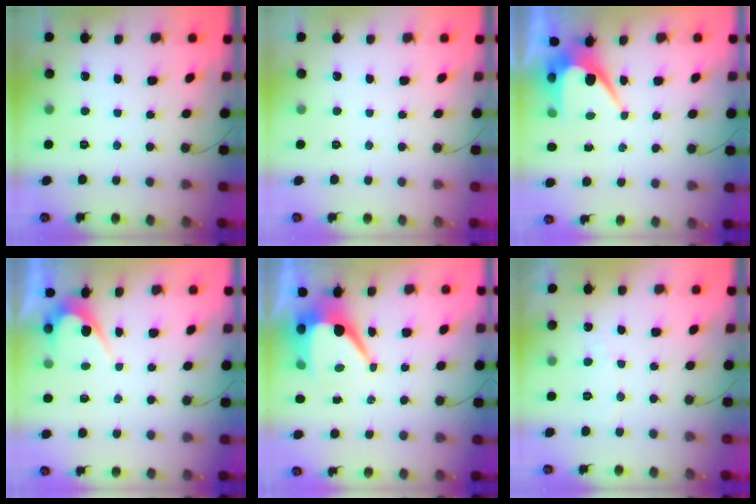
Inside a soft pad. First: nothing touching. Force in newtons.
{"total": 0.0}
{"total": 7.5, "press": 7.5, "slide": 0.5}
{"total": 5.2, "press": 5.2, "slide": 0.3}
{"total": 9.5, "press": 9.5, "slide": 0.8}
{"total": 2.8, "press": 2.8, "slide": 0.2}